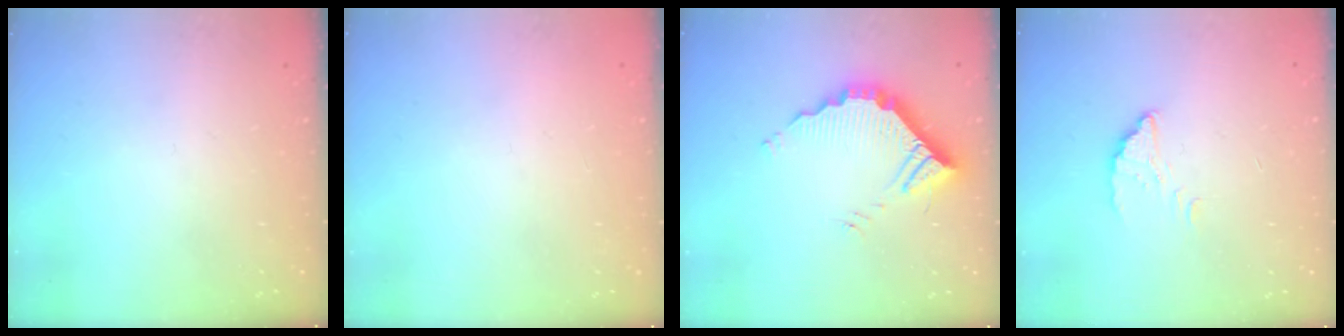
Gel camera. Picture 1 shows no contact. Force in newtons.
{"total": 2.2, "press": 2.2, "slide": 0.1}
{"total": 11.1, "press": 11.1, "slide": 0.3}
{"total": 2.2, "press": 2.2, "slide": 0.2}